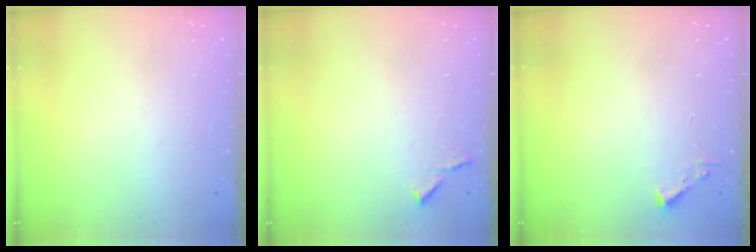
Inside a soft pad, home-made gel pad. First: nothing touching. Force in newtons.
{"total": 4.2, "press": 4.1, "slide": 0.6}
{"total": 2.4, "press": 2.4, "slide": 0.3}